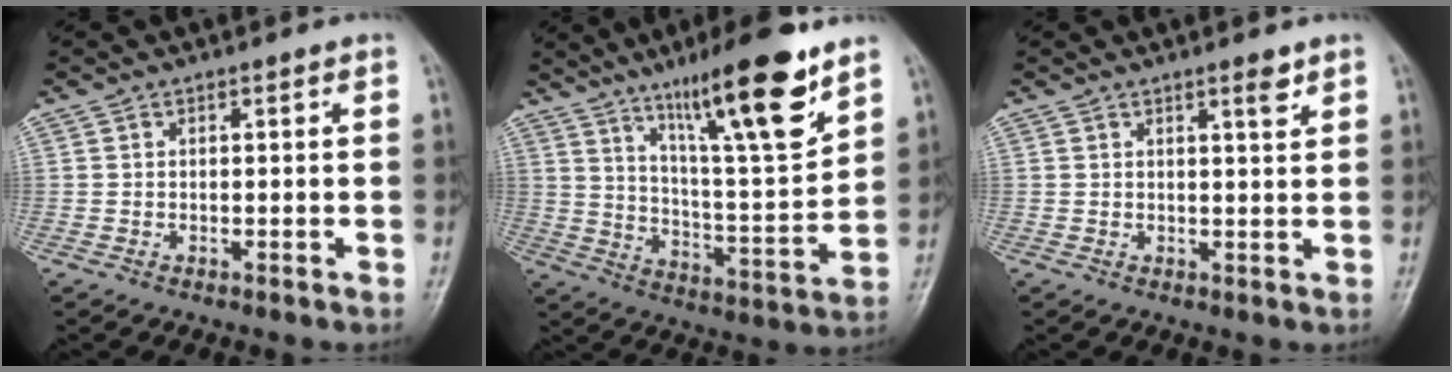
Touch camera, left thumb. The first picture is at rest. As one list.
[{"total": 18.9, "force": [12.0, 3.0, 14.3], "torque": [-0.208, -0.065, 0.202]}, {"total": 2.4, "force": [1.6, 0.4, 1.7], "torque": [-0.023, -0.011, 0.025]}]